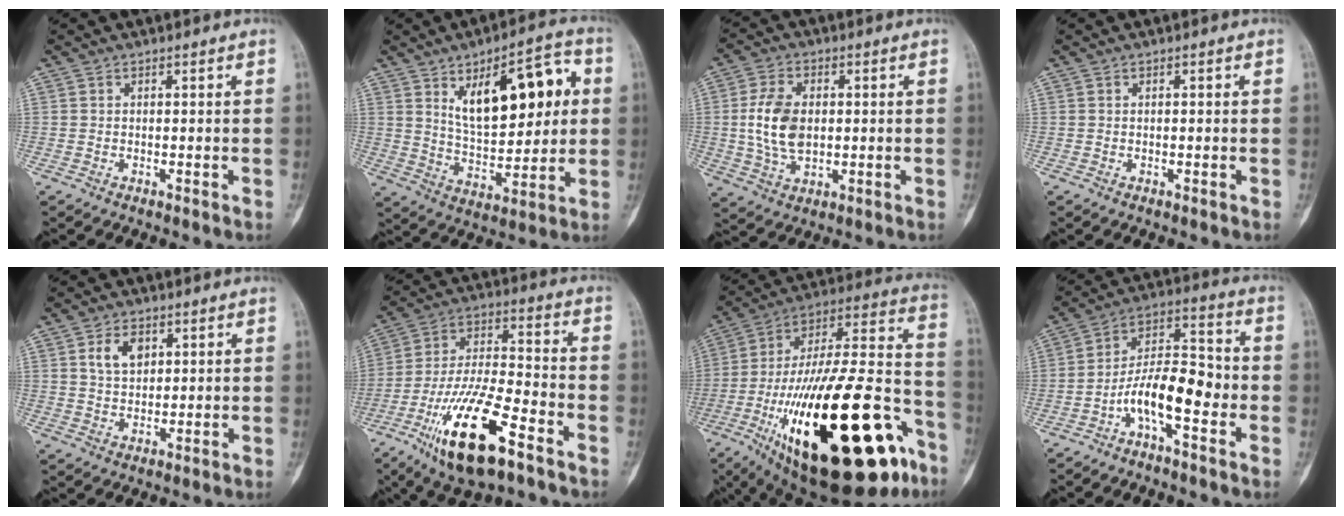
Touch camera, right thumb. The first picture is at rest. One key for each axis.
{"total": 18.3, "fx": 5.1, "fy": 8.7, "fz": 15.3, "tx": -0.188, "ty": -0.001, "tz": 0.088}
{"total": 9.8, "fx": 0.4, "fy": 6.1, "fz": 7.6, "tx": -0.143, "ty": 0.000, "tz": 0.012}
{"total": 0.0}
{"total": 5.3, "fx": 2.1, "fy": 3.5, "fz": 3.5, "tx": -0.049, "ty": -0.007, "tz": 0.039}
{"total": 19.4, "fx": -10.5, "fy": 6.1, "fz": 15.2, "tx": -0.293, "ty": 0.050, "tz": -0.185}
{"total": 42.6, "fx": -18.1, "fy": 15.1, "fz": 35.4, "tx": -0.542, "ty": 0.053, "tz": -0.281}
{"total": 11.7, "fx": -4.3, "fy": 4.6, "fz": 9.8, "tx": -0.163, "ty": 0.060, "tz": -0.082}